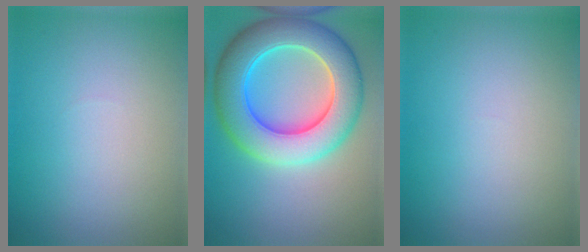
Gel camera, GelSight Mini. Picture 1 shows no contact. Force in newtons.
{"total": 10.1, "press": 10.1, "slide": 0.3}
{"total": 0.0}